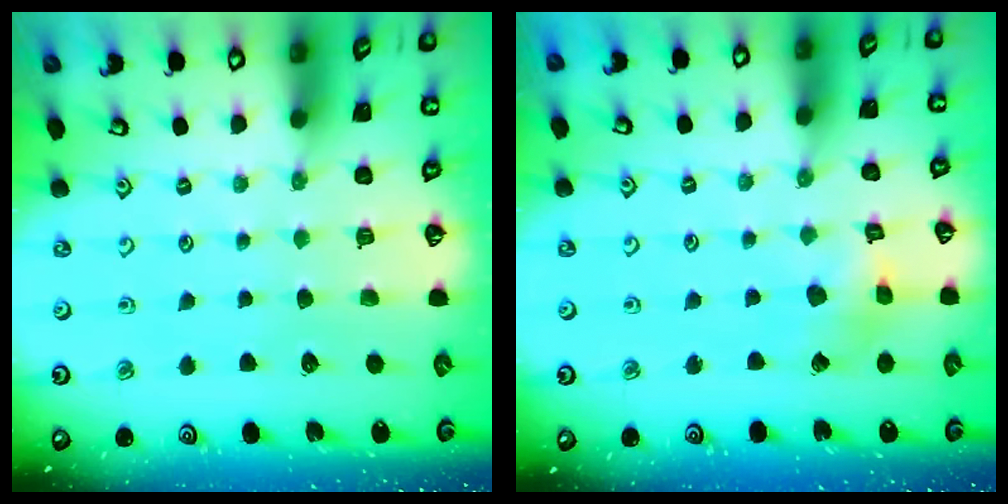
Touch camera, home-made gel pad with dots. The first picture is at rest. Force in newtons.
{"total": 4.8, "press": 4.8, "slide": 0.4}